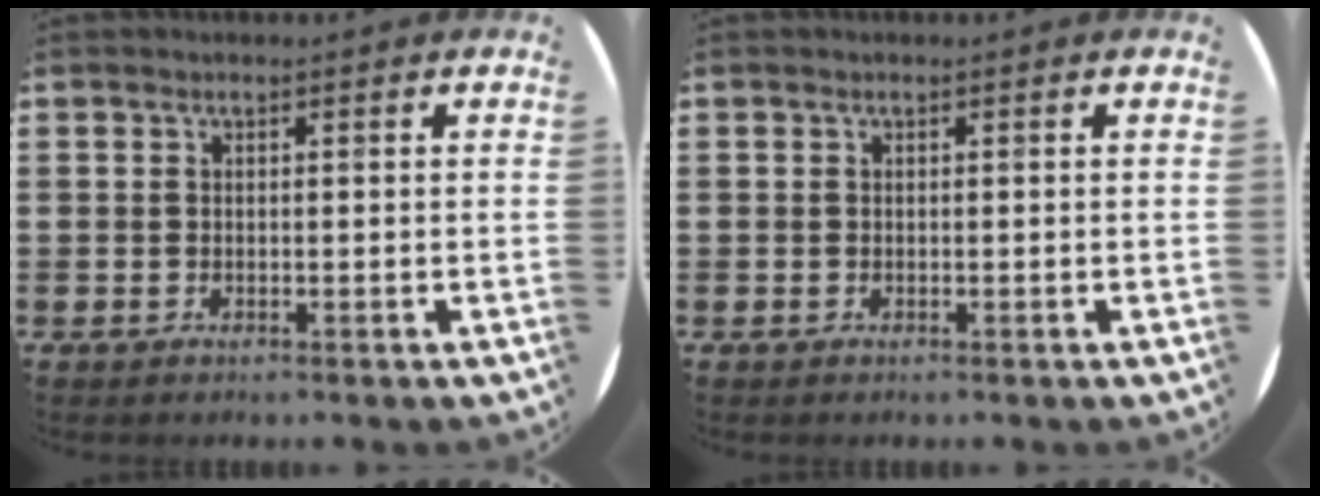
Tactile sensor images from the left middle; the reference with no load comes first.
{"total": 0.0}